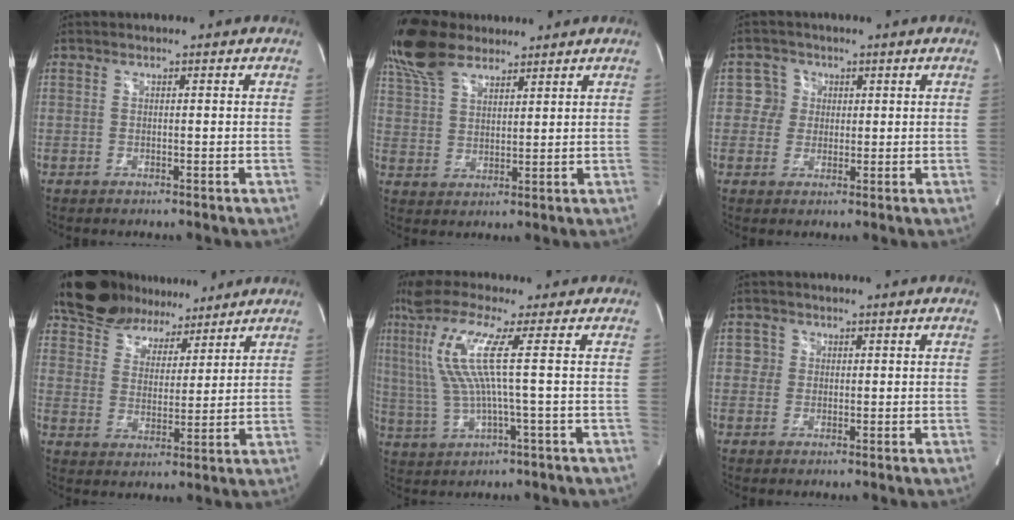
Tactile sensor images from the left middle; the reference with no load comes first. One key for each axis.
{"total": 10.0, "fx": 8.2, "fy": 3.9, "fz": 4.2, "tx": -0.099, "ty": 0.028, "tz": 0.167}
{"total": 3.4, "fx": 0.6, "fy": 3.3, "fz": 0.2, "tx": 0.001, "ty": 0.012, "tz": 0.012}
{"total": 12.2, "fx": 10.3, "fy": 5.5, "fz": 3.6, "tx": -0.060, "ty": 0.024, "tz": 0.176}
{"total": 11.3, "fx": 2.8, "fy": -0.7, "fz": 10.9, "tx": -0.240, "ty": 0.014, "tz": 0.054}
{"total": 1.9, "fx": 0.4, "fy": 1.8, "fz": 0.1, "tx": 0.007, "ty": 0.003, "tz": 0.003}